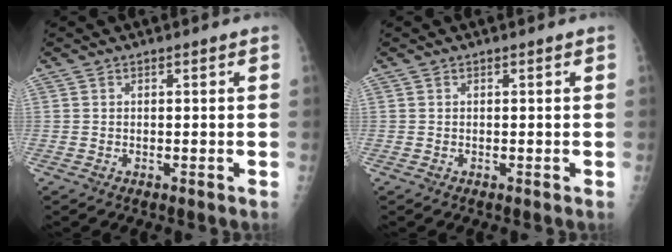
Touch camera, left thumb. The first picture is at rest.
{"total": 0.0}